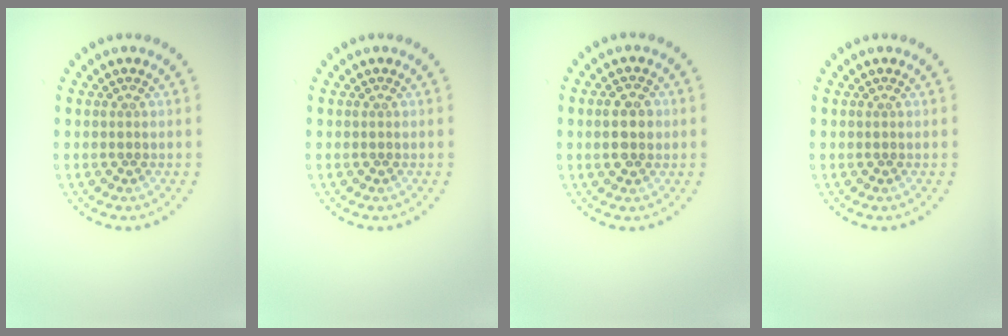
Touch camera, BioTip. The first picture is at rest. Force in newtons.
{"total": 0.0}
{"total": 2.8, "press": 2.8, "slide": 0.1}
{"total": 0.0}